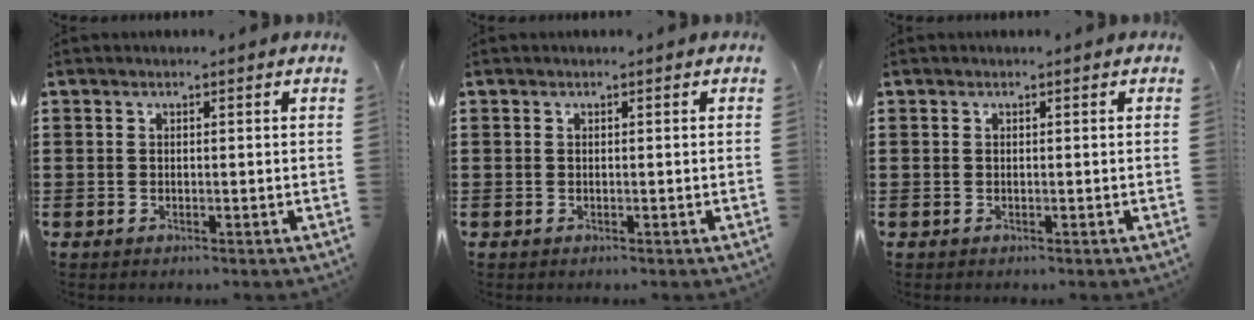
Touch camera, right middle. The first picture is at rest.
{"total": 0.0}
{"total": 0.0}